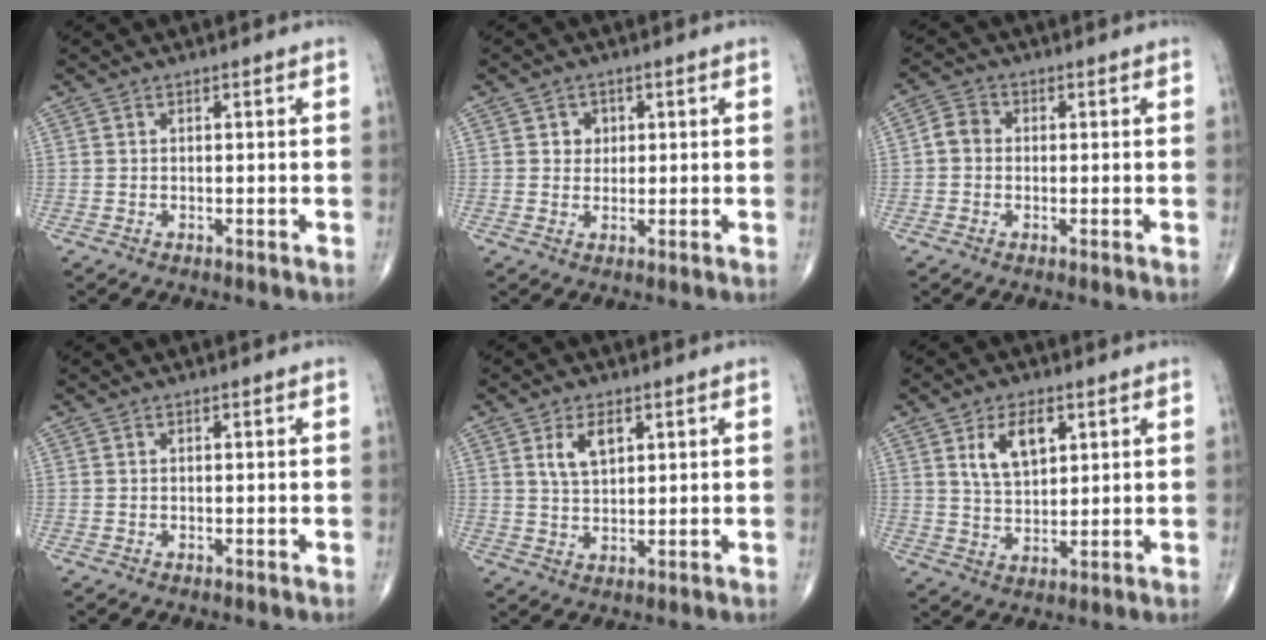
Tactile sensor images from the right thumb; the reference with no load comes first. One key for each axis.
{"total": 2.7, "fx": 0.7, "fy": 2.4, "fz": 0.9, "tx": 0.004, "ty": -0.001, "tz": 0.008}
{"total": 3.4, "fx": -0.2, "fy": 2.9, "fz": 1.7, "tx": -0.021, "ty": 0.010, "tz": -0.013}
{"total": 0.0}
{"total": 5.5, "fx": 2.3, "fy": 2.9, "fz": 4.0, "tx": -0.066, "ty": -0.010, "tz": 0.046}
{"total": 8.2, "fx": 3.4, "fy": 4.5, "fz": 6.0, "tx": -0.090, "ty": -0.015, "tz": 0.066}